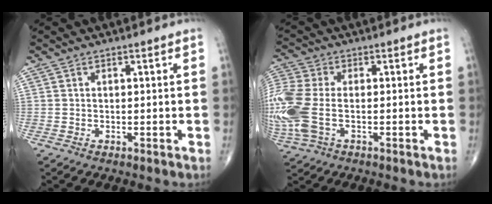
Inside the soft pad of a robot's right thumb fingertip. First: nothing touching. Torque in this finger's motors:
{"motor_torque": [0.17, 0.18, 0.98, 0.44, 0.22]}